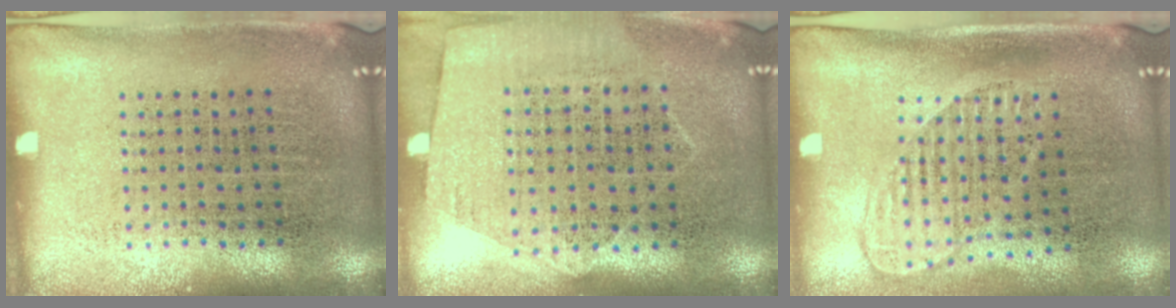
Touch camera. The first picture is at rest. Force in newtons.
{"total": 1.3, "press": 1.1, "slide": 0.7}
{"total": 1.4, "press": 1.2, "slide": 0.7}